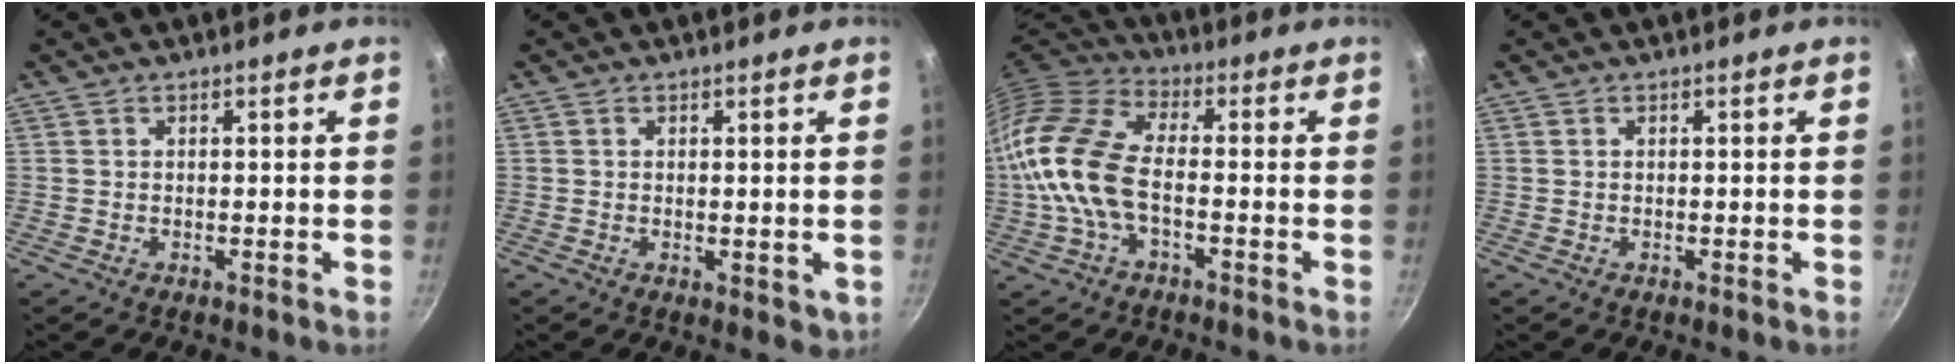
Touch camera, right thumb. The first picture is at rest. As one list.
[{"total": 0.8, "force": [0.0, 0.3, 0.8], "torque": [-0.011, -0.002, -0.001]}, {"total": 14.7, "force": [-2.4, 8.0, 12.1], "torque": [-0.239, 0.033, -0.062]}, {"total": 0.0}]